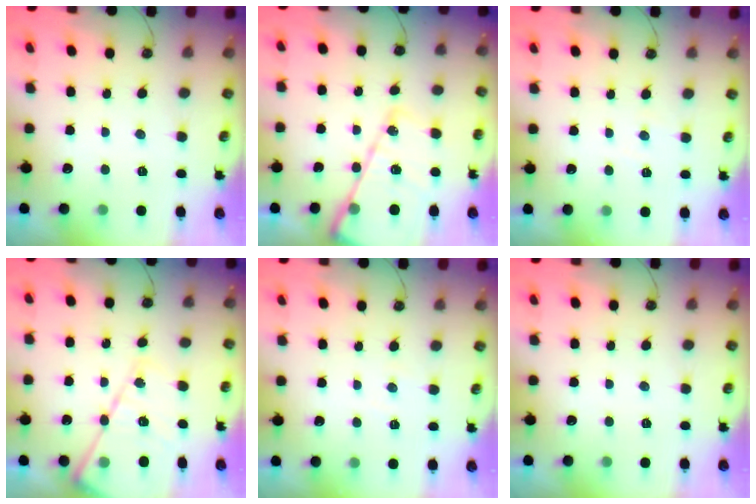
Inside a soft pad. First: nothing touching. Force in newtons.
{"total": 18.0, "press": 17.9, "slide": 2.3}
{"total": 2.7, "press": 2.7, "slide": 0.4}
{"total": 15.8, "press": 15.7, "slide": 1.3}
{"total": 2.7, "press": 2.7, "slide": 0.4}
{"total": 0.0}